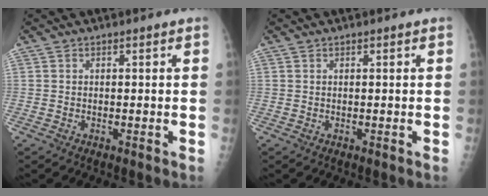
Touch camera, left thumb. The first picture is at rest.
{"total": 0.0}